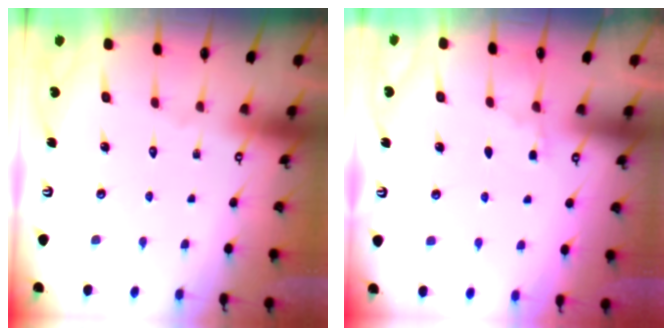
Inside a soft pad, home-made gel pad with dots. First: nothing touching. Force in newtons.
{"total": 2.7, "press": 2.6, "slide": 0.4}